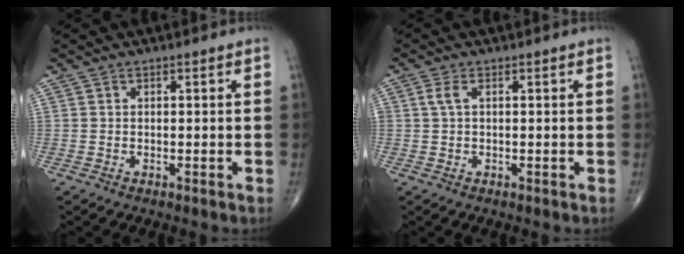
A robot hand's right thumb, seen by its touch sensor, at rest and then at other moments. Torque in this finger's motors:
{"motor_torque": [-0.02, -0.03, 0.17, 0.07, 0.01]}